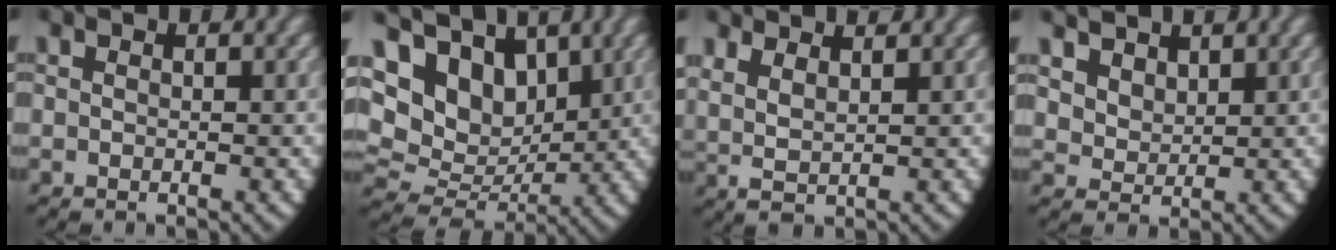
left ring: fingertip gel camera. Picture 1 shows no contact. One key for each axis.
{"total": 15.1, "fx": 3.0, "fy": 12.3, "fz": 8.3, "tx": -0.180, "ty": -0.023, "tz": 0.049}
{"total": 4.2, "fx": 2.2, "fy": 2.7, "fz": 2.5, "tx": -0.067, "ty": -0.002, "tz": 0.039}
{"total": 3.6, "fx": 2.7, "fy": 2.2, "fz": 1.1, "tx": -0.031, "ty": -0.008, "tz": 0.056}